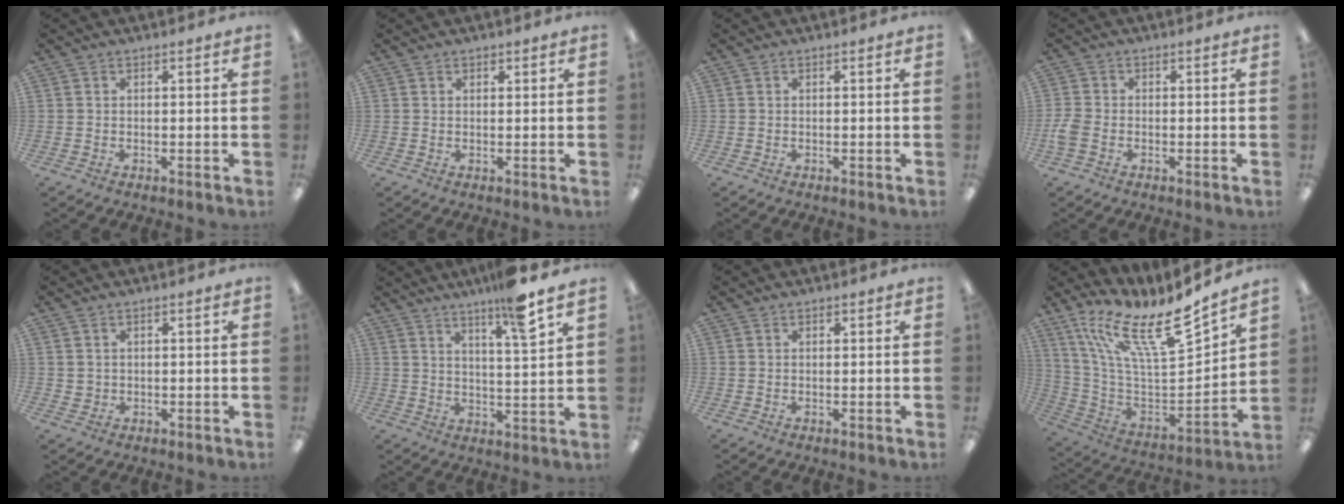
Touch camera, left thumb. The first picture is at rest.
{"total": 0.9, "force": [0.7, 0.5, 0.2], "torque": [-0.003, 0.001, 0.014]}
{"total": 0.0}
{"total": 3.2, "force": [-1.0, 2.2, 2.2], "torque": [-0.049, 0.002, -0.019]}
{"total": 1.4, "force": [0.8, 1.1, 0.2], "torque": [-0.006, 0.001, 0.015]}
{"total": 10.0, "force": [7.3, 0.5, 6.9], "torque": [-0.112, -0.040, 0.117]}
{"total": 0.6, "force": [0.5, 0.2, 0.2], "torque": [0.004, -0.001, 0.007]}
{"total": 19.6, "force": [13.5, 5.3, 13.2], "torque": [-0.223, -0.097, 0.229]}